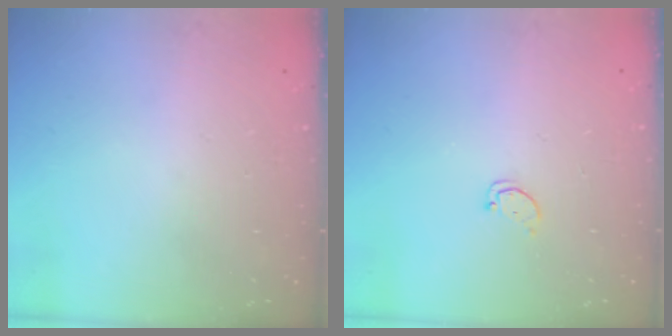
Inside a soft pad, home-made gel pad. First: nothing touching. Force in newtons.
{"total": 1.7, "press": 1.7, "slide": 0.2}